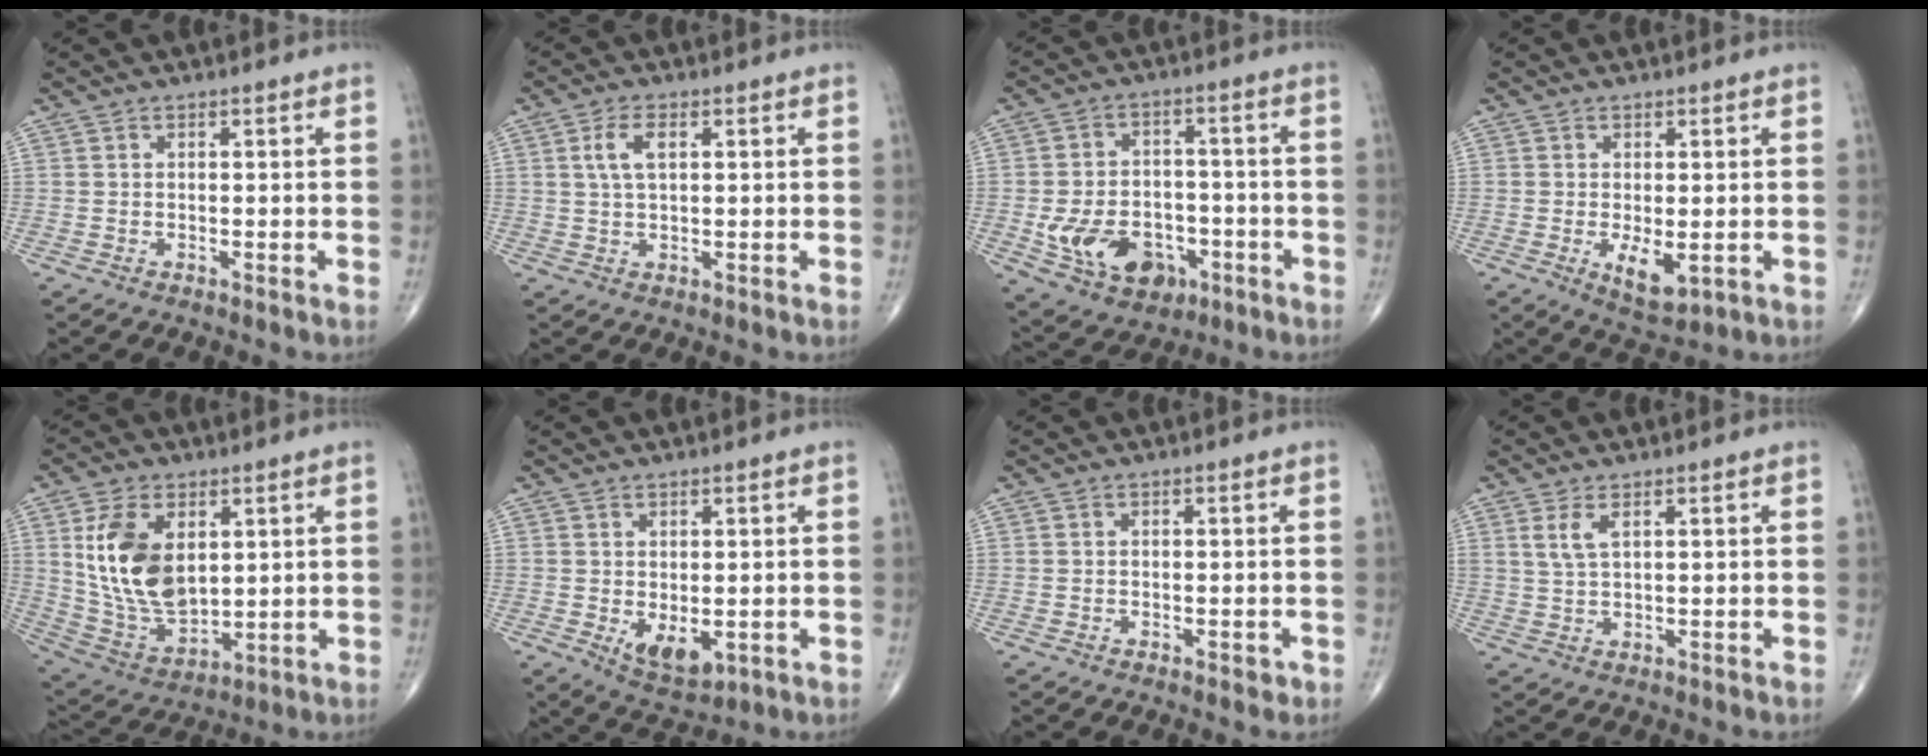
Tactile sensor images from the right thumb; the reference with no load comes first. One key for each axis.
{"total": 4.5, "fx": 1.3, "fy": 2.2, "fz": 3.7, "tx": -0.078, "ty": 0.005, "tz": 0.027}
{"total": 13.2, "fx": -4.3, "fy": 9.5, "fz": 8.1, "tx": -0.113, "ty": 0.028, "tz": -0.056}
{"total": 5.5, "fx": -1.2, "fy": 2.5, "fz": 4.8, "tx": -0.070, "ty": -0.015, "tz": -0.009}
{"total": 16.3, "fx": 3.8, "fy": 9.8, "fz": 12.4, "tx": -0.214, "ty": -0.021, "tz": 0.089}
{"total": 6.6, "fx": -1.2, "fy": 3.5, "fz": 5.4, "tx": -0.068, "ty": -0.013, "tz": -0.003}
{"total": 1.1, "fx": -0.6, "fy": 0.6, "fz": 0.7, "tx": -0.006, "ty": 0.000, "tz": -0.009}
{"total": 3.2, "fx": 1.4, "fy": 1.2, "fz": 2.6, "tx": -0.057, "ty": -0.002, "tz": 0.036}